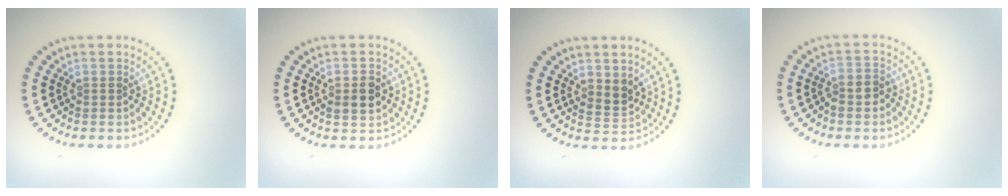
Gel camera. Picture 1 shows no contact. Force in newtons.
{"total": 2.2, "press": 2.2, "slide": 0.2}
{"total": 1.9, "press": 1.7, "slide": 1.0}
{"total": 2.1, "press": 1.8, "slide": 1.1}